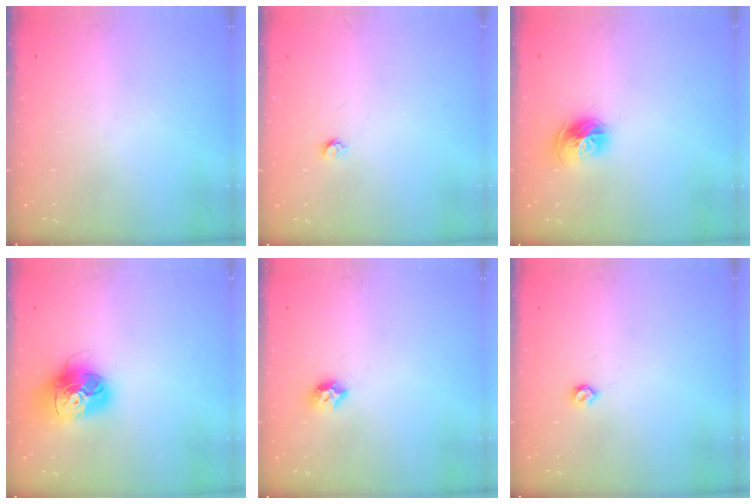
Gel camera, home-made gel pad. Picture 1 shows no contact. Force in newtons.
{"total": 3.5, "press": 3.4, "slide": 0.4}
{"total": 10.6, "press": 10.5, "slide": 1.2}
{"total": 16.0, "press": 16.0, "slide": 1.7}
{"total": 7.5, "press": 7.4, "slide": 0.6}
{"total": 4.2, "press": 4.2, "slide": 0.7}